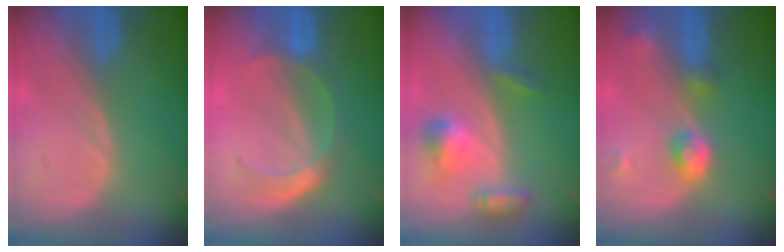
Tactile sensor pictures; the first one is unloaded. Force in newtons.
{"total": 4.8, "press": 4.6, "slide": 1.3}
{"total": 5.8, "press": 5.3, "slide": 2.3}
{"total": 4.6, "press": 4.2, "slide": 1.9}